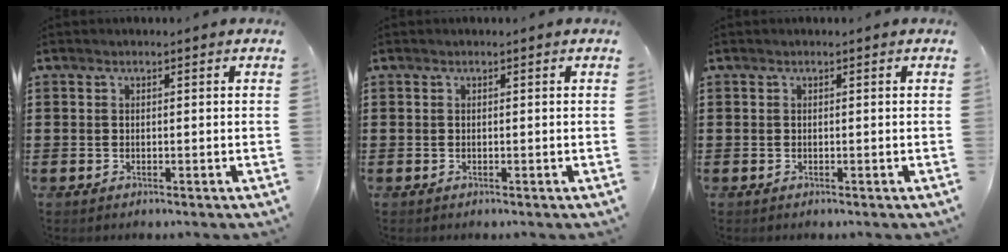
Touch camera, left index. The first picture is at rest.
{"total": 0.0}
{"total": 0.0}